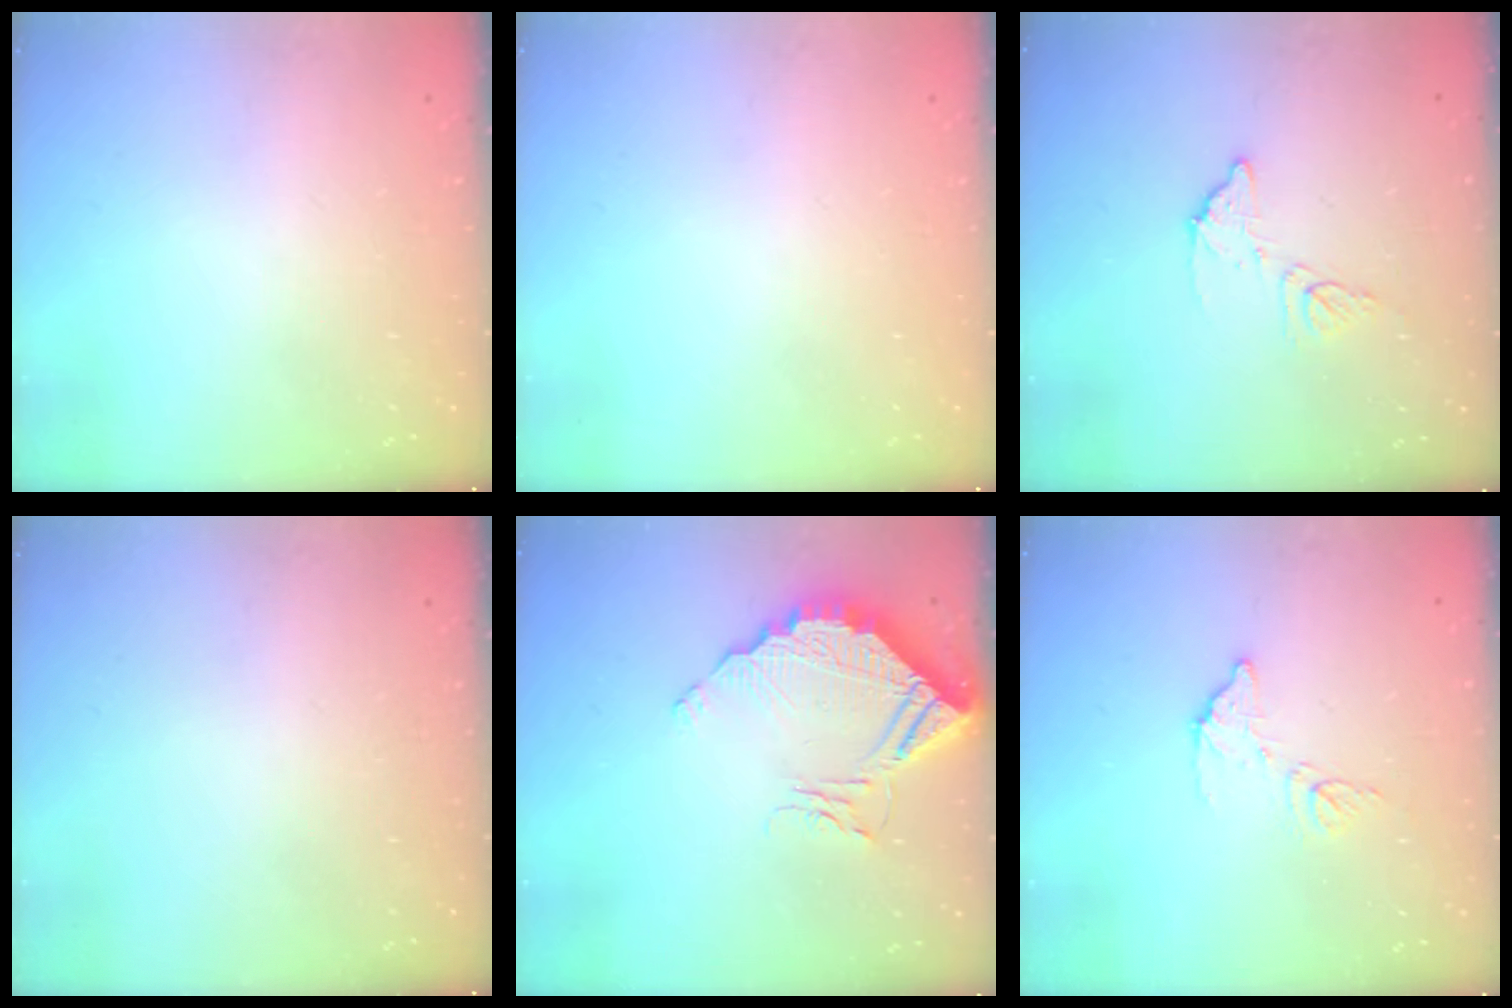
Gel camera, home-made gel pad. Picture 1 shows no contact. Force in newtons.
{"total": 0.0}
{"total": 8.9, "press": 8.9, "slide": 0.5}
{"total": 0.0}
{"total": 12.2, "press": 12.1, "slide": 0.7}
{"total": 7.5, "press": 7.5, "slide": 0.4}